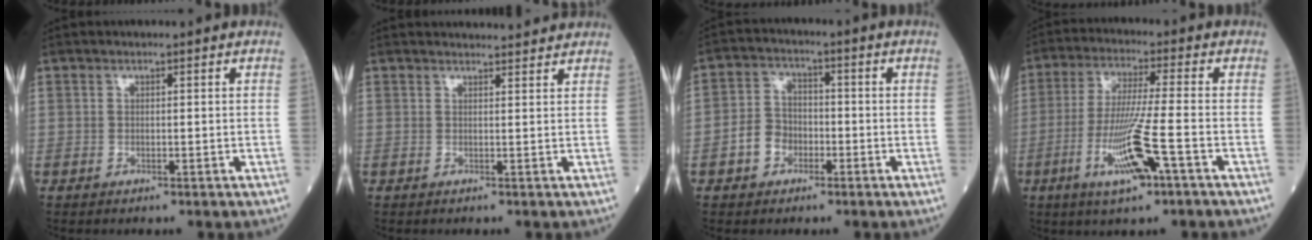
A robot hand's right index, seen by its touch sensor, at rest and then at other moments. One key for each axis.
{"total": 5.5, "fx": 5.4, "fy": 0.3, "fz": 0.8, "tx": -0.009, "ty": 0.023, "tz": 0.056}
{"total": 5.2, "fx": -2.1, "fy": 4.1, "fz": 2.4, "tx": -0.050, "ty": 0.018, "tz": -0.040}
{"total": 10.7, "fx": -4.2, "fy": 0.1, "fz": 9.9, "tx": -0.198, "ty": -0.015, "tz": -0.078}